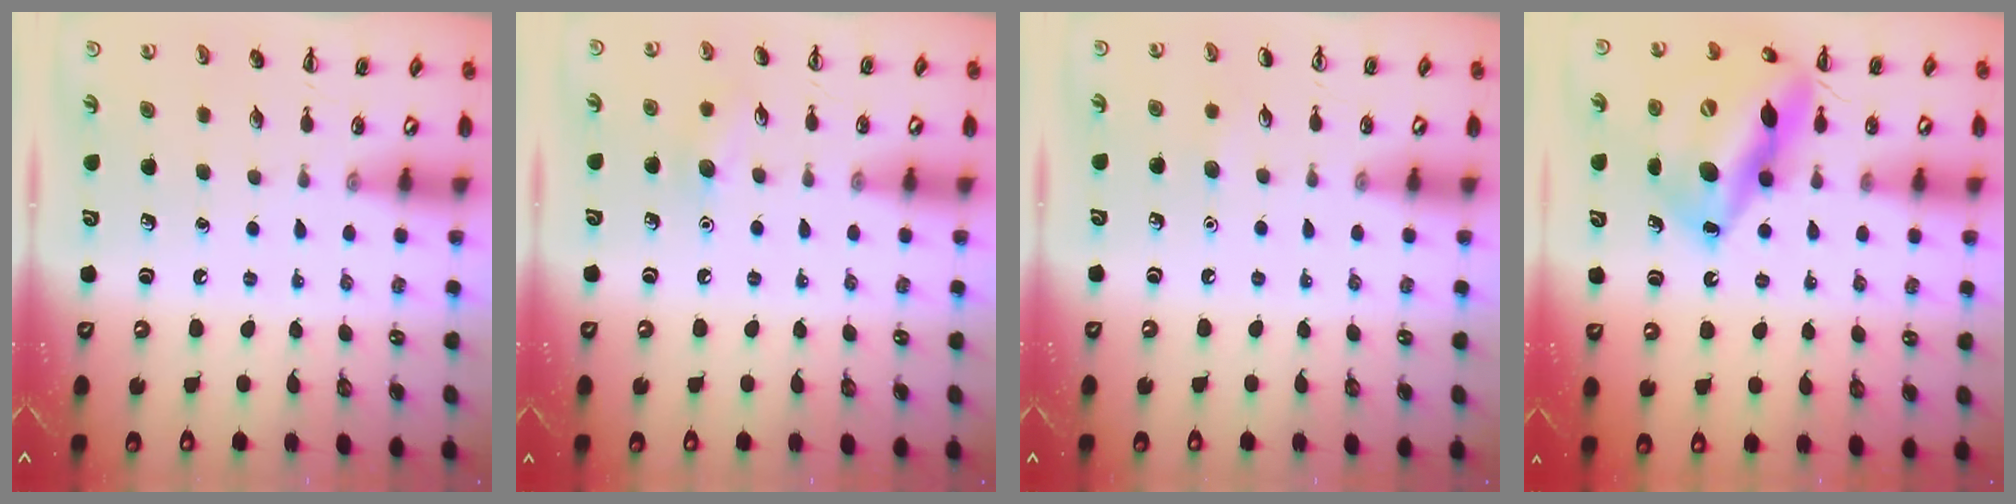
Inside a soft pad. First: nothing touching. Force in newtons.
{"total": 6.9, "press": 6.7, "slide": 1.8}
{"total": 3.7, "press": 3.5, "slide": 1.1}
{"total": 17.5, "press": 16.9, "slide": 4.7}